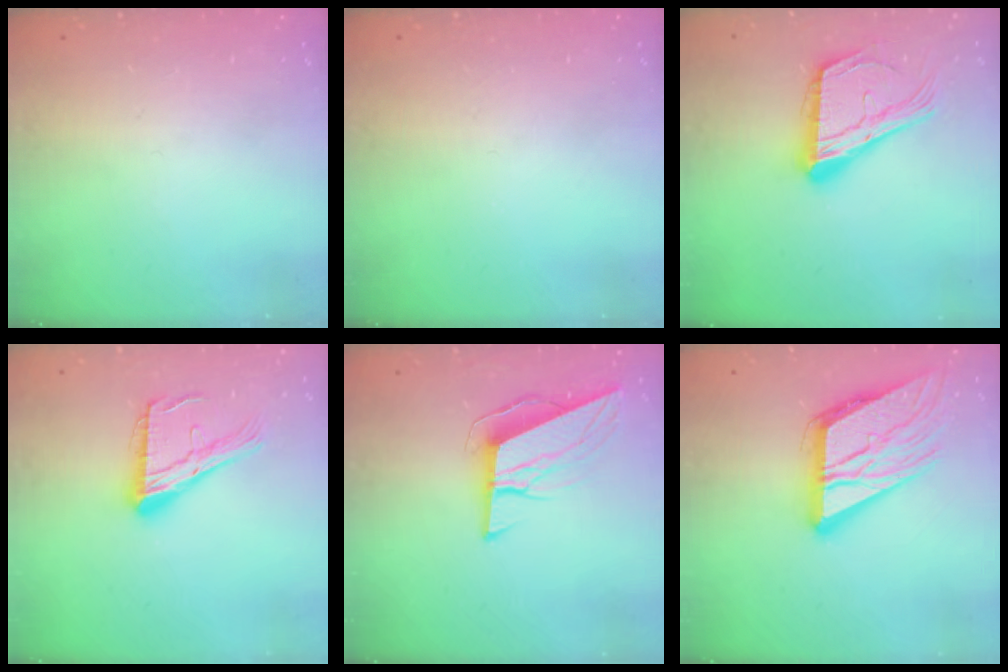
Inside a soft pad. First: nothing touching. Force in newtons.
{"total": 0.0}
{"total": 19.0, "press": 18.8, "slide": 3.0}
{"total": 16.9, "press": 16.8, "slide": 1.8}
{"total": 10.3, "press": 9.8, "slide": 3.0}
{"total": 17.7, "press": 17.6, "slide": 2.1}